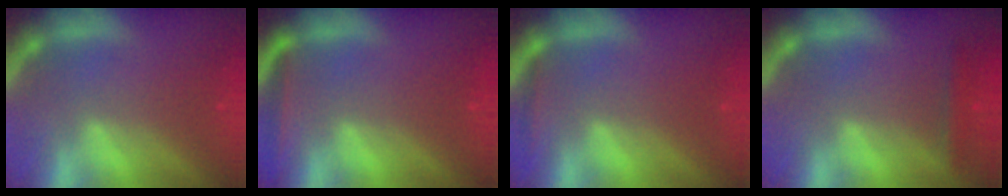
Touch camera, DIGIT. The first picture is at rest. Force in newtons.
{"total": 1.9}
{"total": 0.9}
{"total": 1.9}